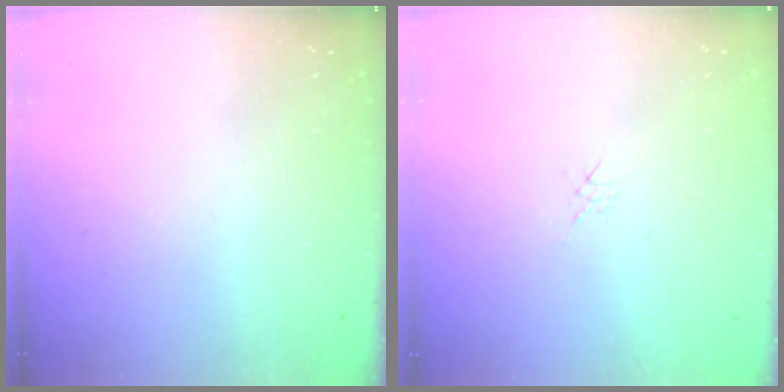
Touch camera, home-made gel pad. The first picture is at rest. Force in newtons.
{"total": 2.2, "press": 2.2, "slide": 0.4}